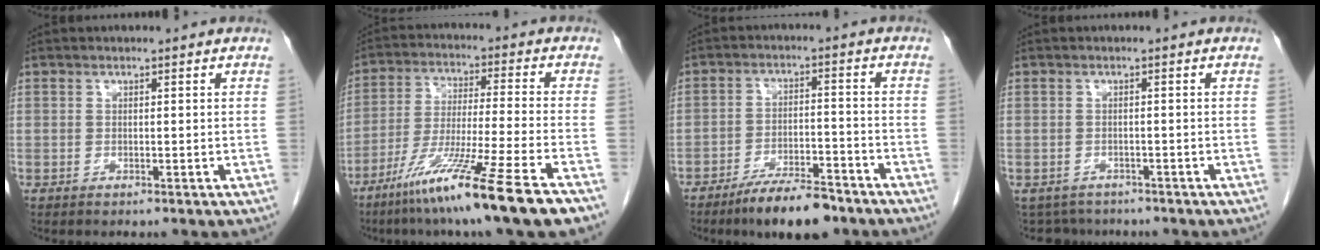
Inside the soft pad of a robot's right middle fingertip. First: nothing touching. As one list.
[{"total": 15.8, "force": [-10.4, -1.6, 11.8], "torque": [-0.226, -0.058, -0.183]}, {"total": 9.1, "force": [-7.0, 2.2, 5.4], "torque": [-0.085, -0.007, -0.118]}, {"total": 4.8, "force": [-4.0, 2.6, 0.1], "torque": [0.002, -0.002, -0.058]}]